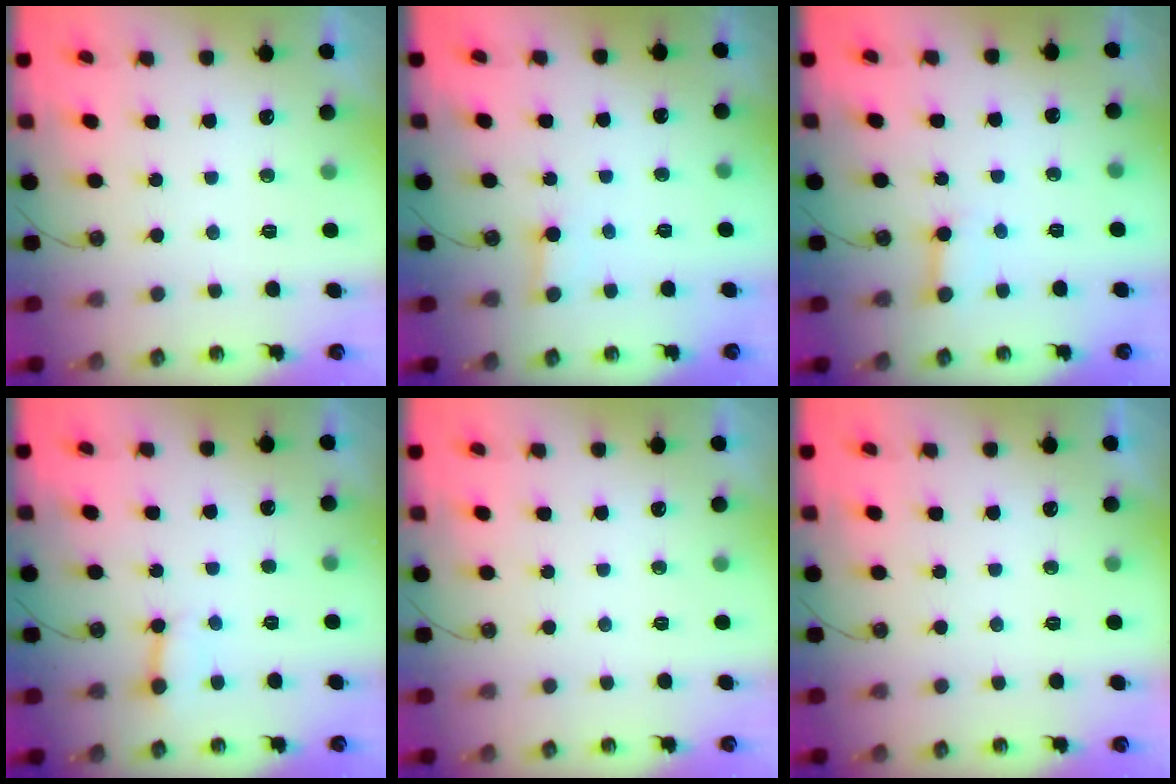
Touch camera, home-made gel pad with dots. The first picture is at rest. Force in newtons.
{"total": 2.1, "press": 2.1, "slide": 0.1}
{"total": 3.2, "press": 3.2, "slide": 0.3}
{"total": 3.6, "press": 3.6, "slide": 0.4}
{"total": 0.0}
{"total": 0.0}